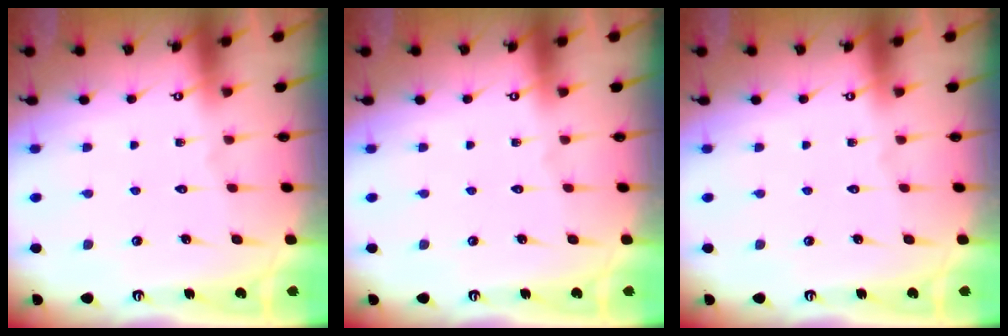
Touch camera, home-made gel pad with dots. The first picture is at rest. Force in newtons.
{"total": 0.0}
{"total": 0.0}